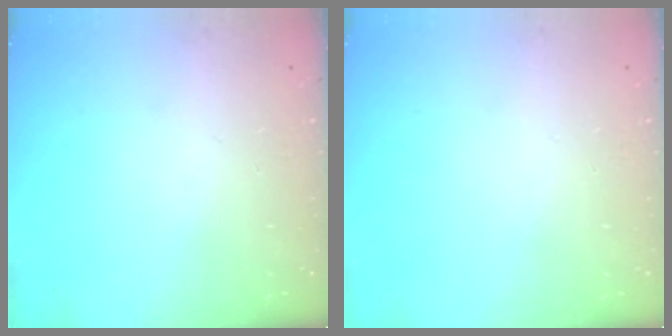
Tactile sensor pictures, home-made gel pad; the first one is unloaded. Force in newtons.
{"total": 0.0}